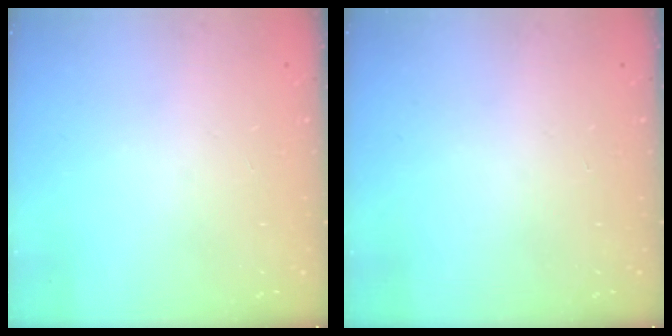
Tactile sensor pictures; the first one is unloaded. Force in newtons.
{"total": 0.0}